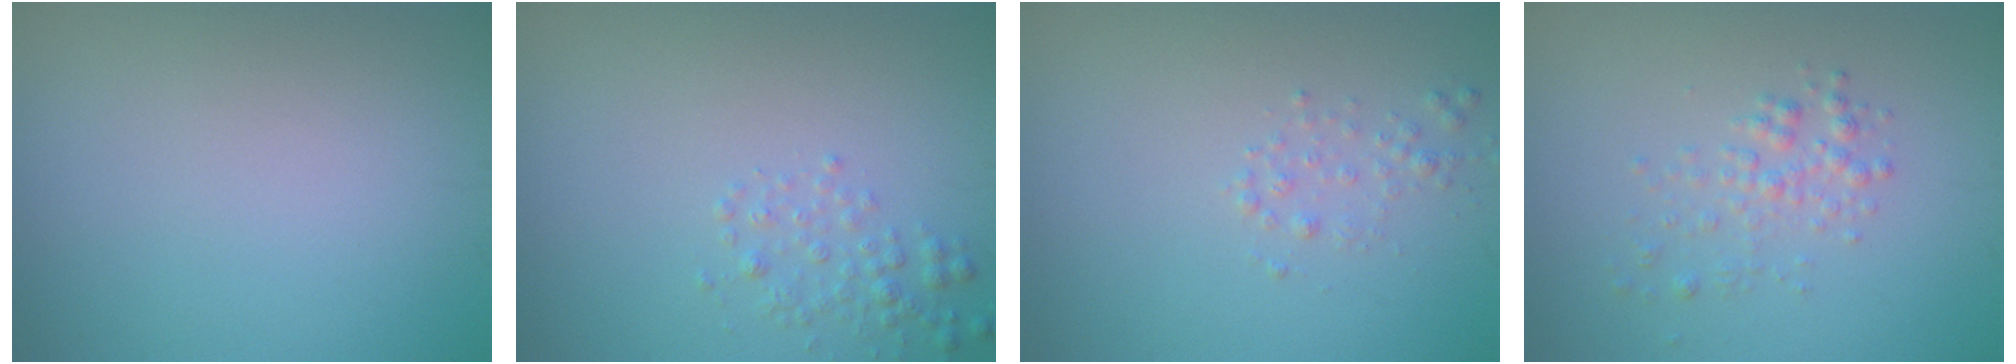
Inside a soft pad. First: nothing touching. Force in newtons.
{"total": 1.6, "press": 1.6, "slide": 0.1}
{"total": 1.0, "press": 1.0, "slide": 0.0}
{"total": 1.8, "press": 1.8, "slide": 0.1}